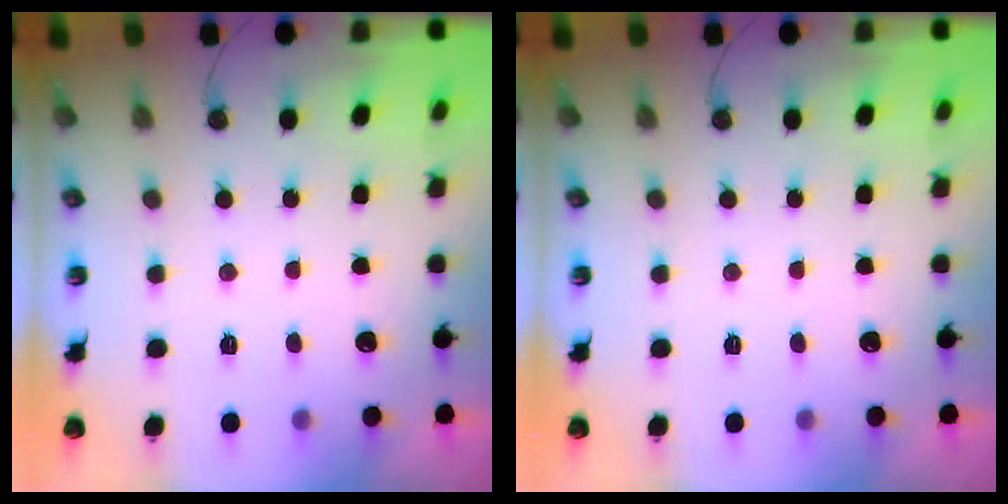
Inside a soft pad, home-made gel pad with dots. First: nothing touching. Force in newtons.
{"total": 0.0}